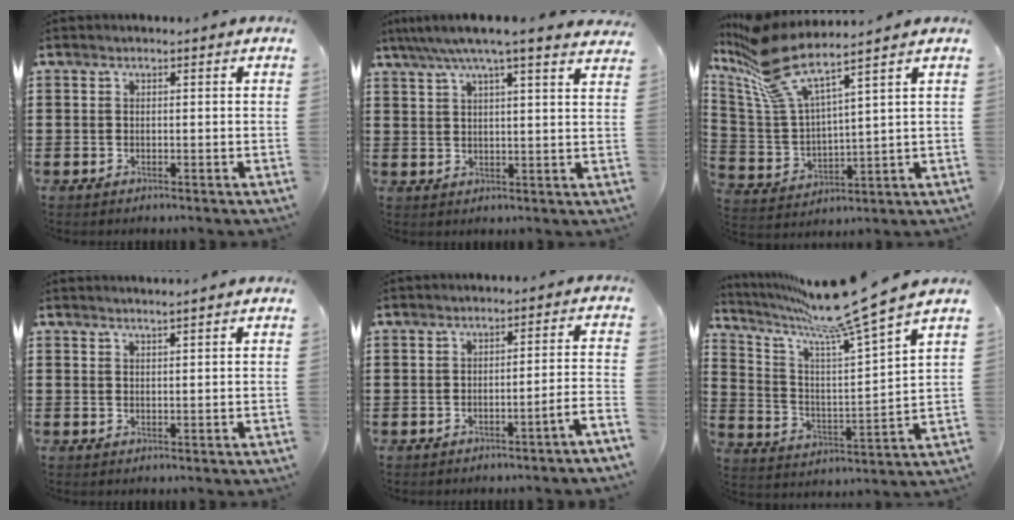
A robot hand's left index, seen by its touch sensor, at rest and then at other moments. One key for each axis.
{"total": 5.7, "fx": 4.6, "fy": -0.2, "fz": 3.4, "tx": -0.080, "ty": -0.015, "tz": 0.077}
{"total": 9.8, "fx": 7.8, "fy": 1.3, "fz": 5.7, "tx": -0.157, "ty": -0.043, "tz": 0.131}
{"total": 1.2, "fx": 1.2, "fy": -0.4, "fz": 0.1, "tx": -0.002, "ty": -0.003, "tz": 0.023}
{"total": 2.9, "fx": -2.2, "fy": -0.9, "fz": 1.6, "tx": -0.028, "ty": -0.007, "tz": -0.047}
{"total": 11.6, "fx": 9.6, "fy": -1.4, "fz": 6.4, "tx": -0.151, "ty": -0.071, "tz": 0.152}